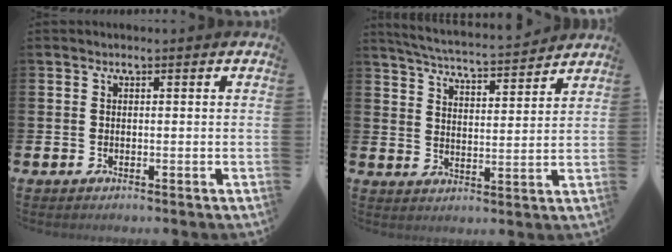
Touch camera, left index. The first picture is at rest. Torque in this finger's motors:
{"motor_torque": [0.93, -1.21, 0.15, 0.07]}